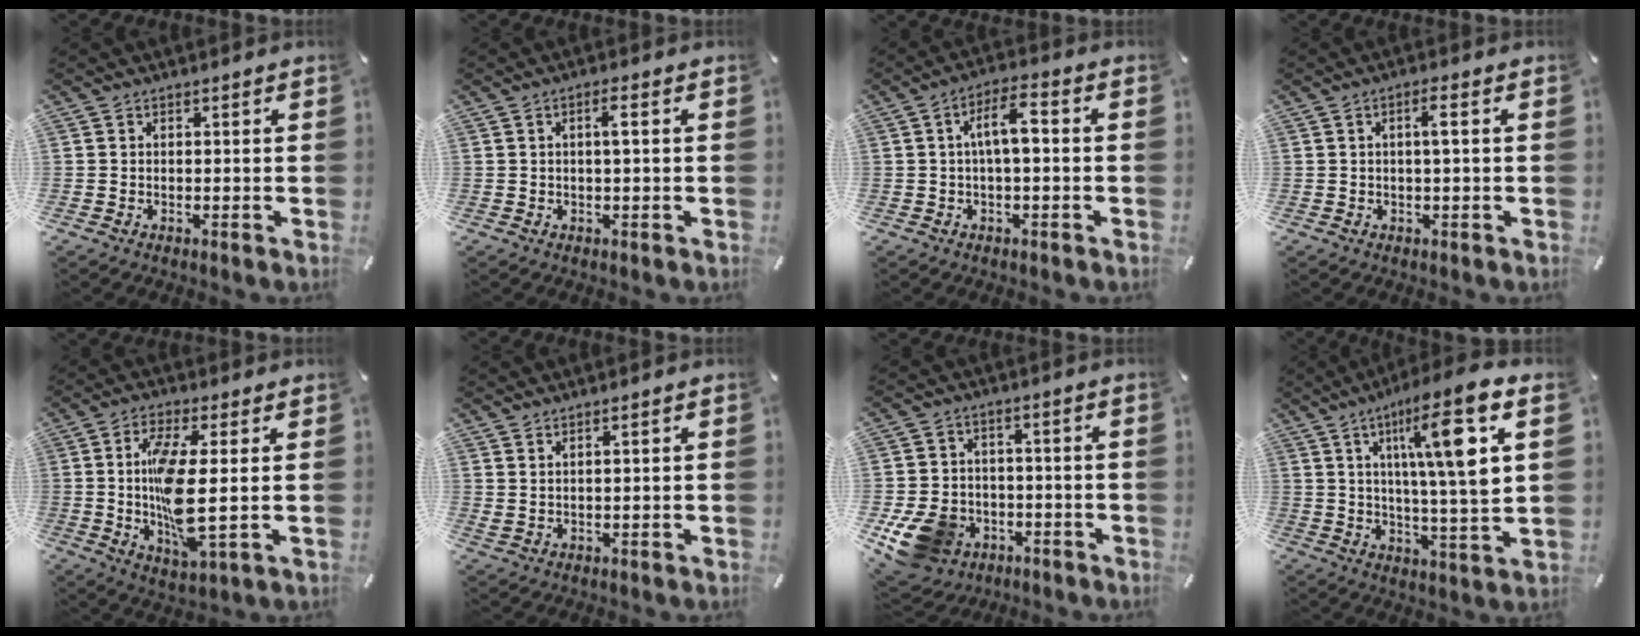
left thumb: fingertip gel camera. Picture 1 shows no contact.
{"total": 2.7, "force": [0.3, 0.4, 2.6], "torque": [-0.052, 0.004, 0.003]}
{"total": 7.0, "force": [0.4, 2.7, 6.4], "torque": [-0.113, 0.017, 0.003]}
{"total": 3.1, "force": [0.3, 0.5, 3.0], "torque": [-0.059, 0.005, 0.002]}
{"total": 13.0, "force": [0.5, 3.3, 12.6], "torque": [-0.270, -0.019, 0.004]}
{"total": 2.1, "force": [1.7, -0.3, 1.2], "torque": [-0.025, -0.005, 0.031]}
{"total": 11.8, "force": [-4.8, 9.3, 5.3], "torque": [-0.122, 0.027, -0.080]}
{"total": 16.9, "force": [7.2, 3.0, 15.0], "torque": [-0.236, -0.028, 0.101]}